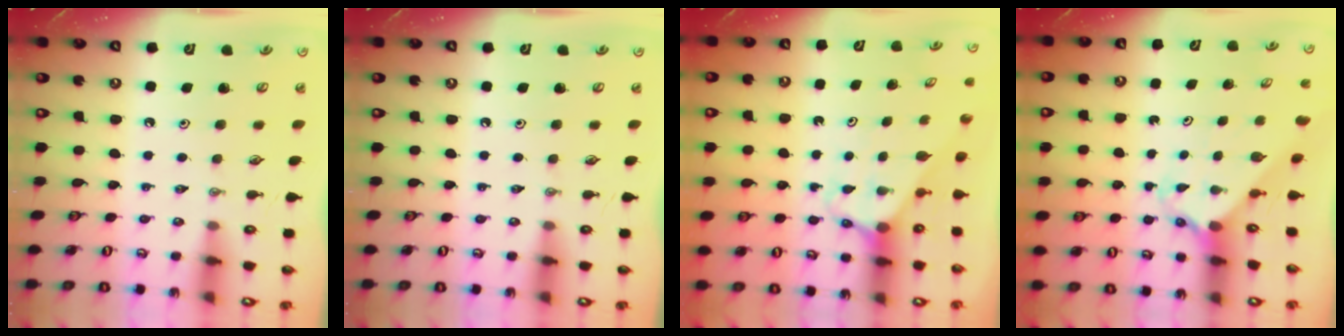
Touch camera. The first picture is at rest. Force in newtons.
{"total": 0.0}
{"total": 2.7, "press": 2.7, "slide": 0.2}
{"total": 2.4, "press": 2.4, "slide": 0.2}